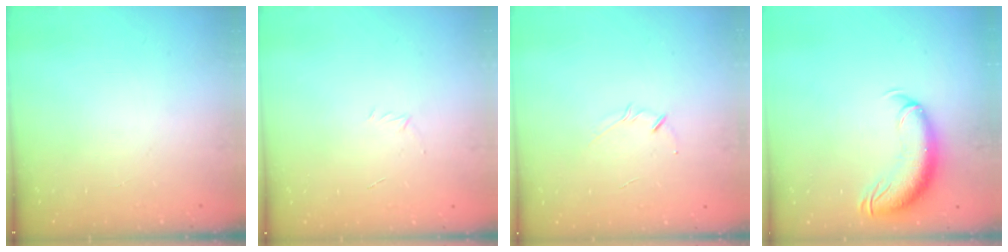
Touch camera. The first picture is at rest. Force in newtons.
{"total": 2.7, "press": 2.6, "slide": 0.7}
{"total": 2.1, "press": 2.1, "slide": 0.4}
{"total": 11.8, "press": 11.5, "slide": 2.9}